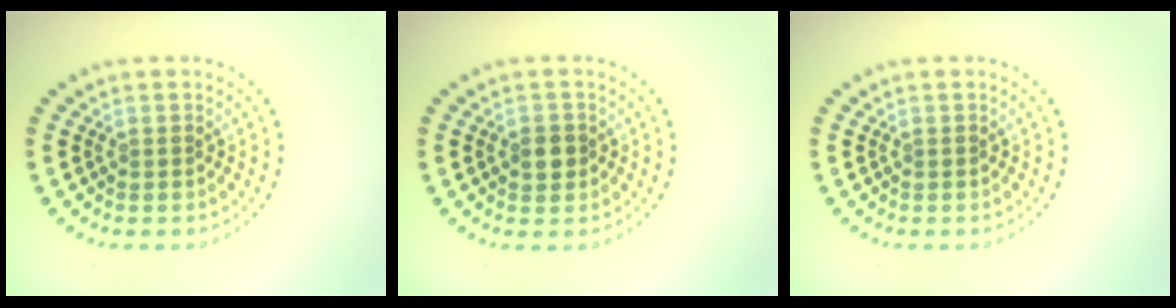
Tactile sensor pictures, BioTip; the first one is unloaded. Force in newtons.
{"total": 1.8, "press": 1.8, "slide": 0.4}
{"total": 0.0}